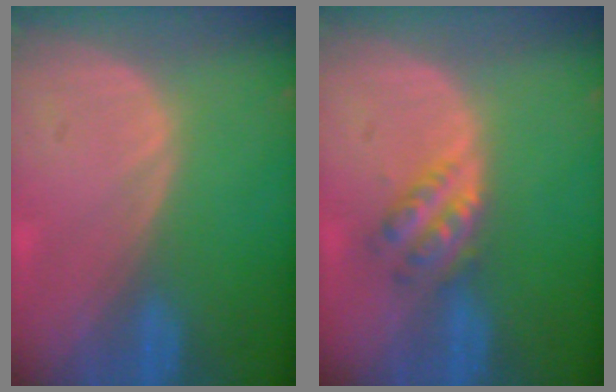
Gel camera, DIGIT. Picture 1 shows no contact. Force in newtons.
{"total": 4.6, "press": 4.1, "slide": 2.2}